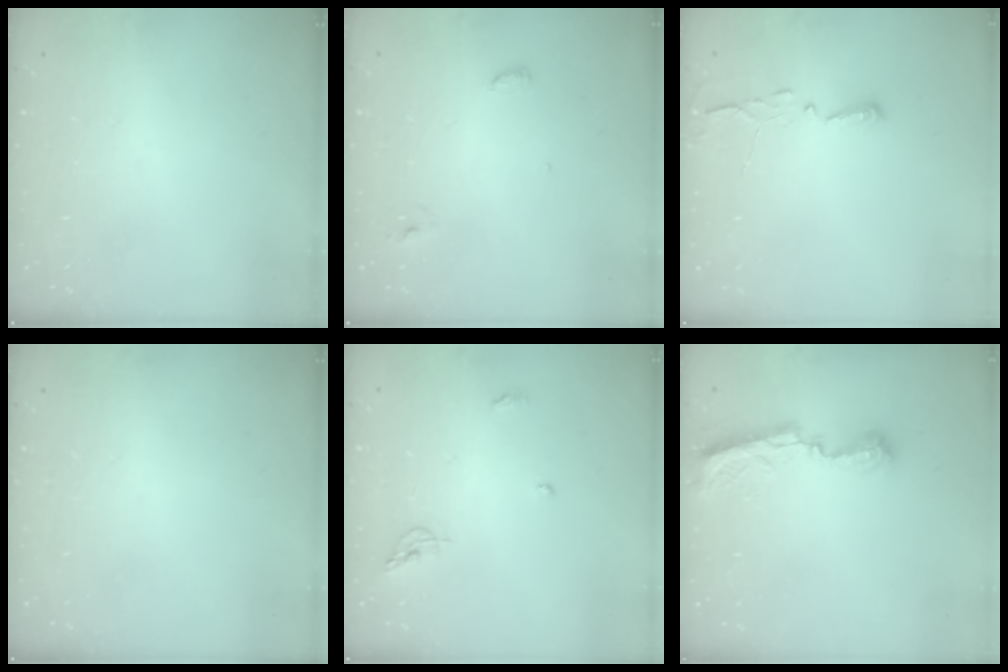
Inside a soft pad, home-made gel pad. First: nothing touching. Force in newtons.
{"total": 4.5, "press": 4.5, "slide": 0.4}
{"total": 2.9, "press": 2.9, "slide": 0.4}
{"total": 0.0}
{"total": 6.5, "press": 6.5, "slide": 0.5}
{"total": 8.3, "press": 8.2, "slide": 0.4}